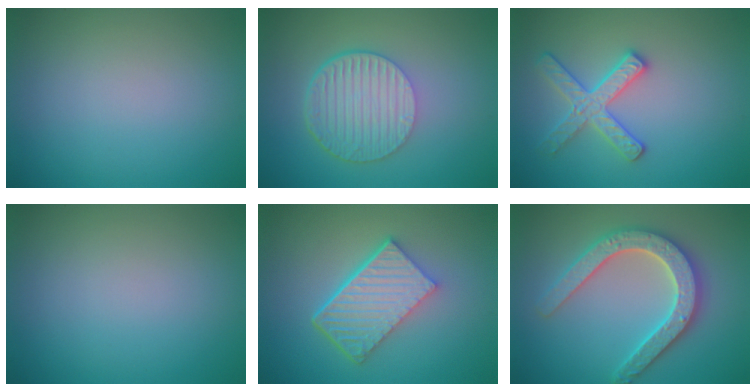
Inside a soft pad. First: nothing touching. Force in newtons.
{"total": 6.1, "press": 4.1, "slide": 4.5}
{"total": 2.9, "press": 2.9, "slide": 0.4}
{"total": 0.0}
{"total": 6.7, "press": 4.5, "slide": 5.0}
{"total": 5.3, "press": 5.2, "slide": 1.0}